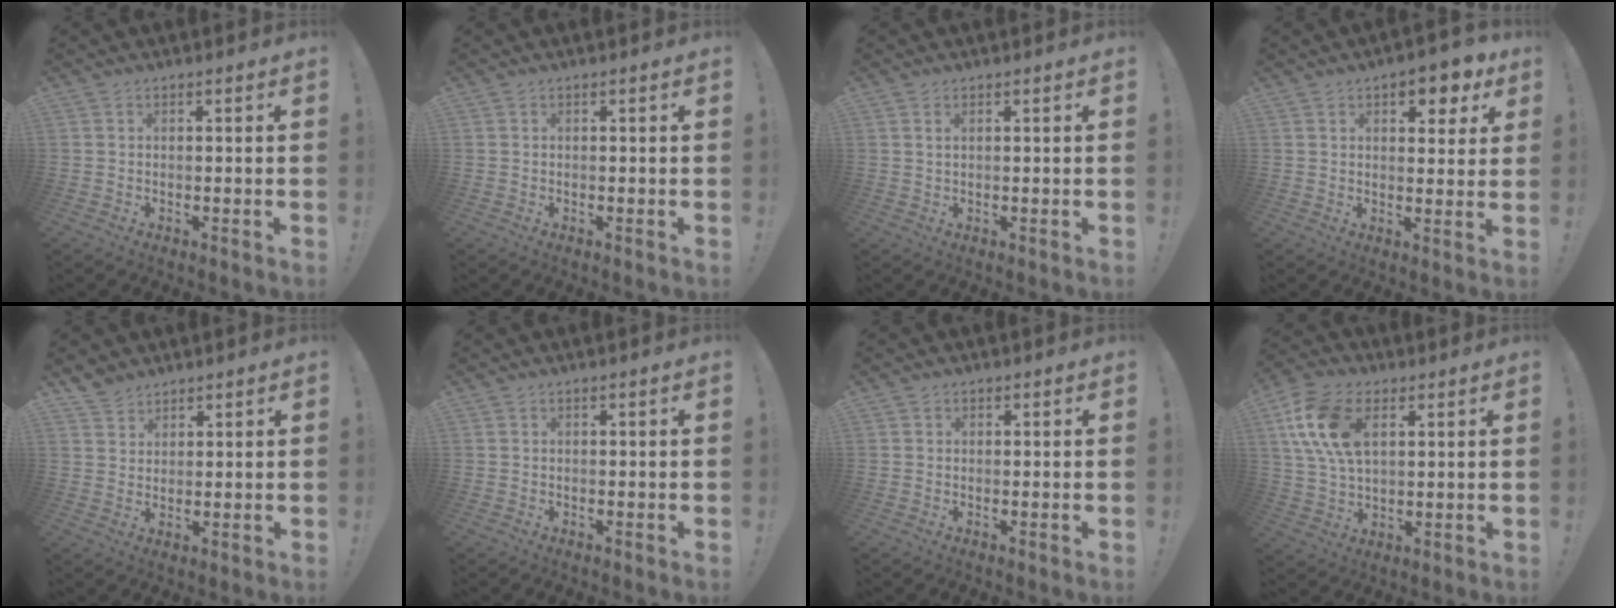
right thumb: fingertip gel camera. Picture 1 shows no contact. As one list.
[{"total": 0.0}, {"total": 1.1, "force": [0.5, 0.4, 0.9], "torque": [-0.010, -0.002, 0.008]}, {"total": 7.6, "force": [4.5, 3.8, 4.8], "torque": [-0.041, -0.026, 0.072]}, {"total": 4.8, "force": [4.1, 2.5, 0.7], "torque": [-0.006, -0.029, 0.077]}, {"total": 0.0}, {"total": 0.6, "force": [0.3, 0.5, 0.0], "torque": [0.005, -0.001, 0.005]}, {"total": 16.4, "force": [5.7, 10.4, 11.4], "torque": [-0.219, -0.007, 0.106]}]